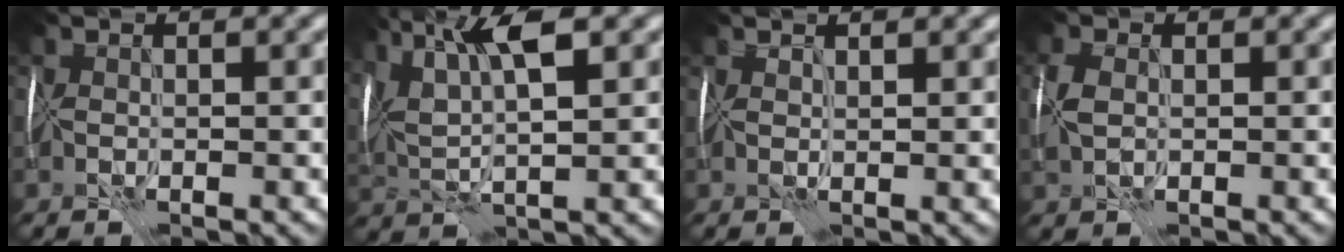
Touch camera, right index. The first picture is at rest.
{"total": 7.6, "force": [3.9, 2.1, 6.2], "torque": [-0.123, 0.019, 0.075]}
{"total": 1.6, "force": [1.4, 0.4, 0.8], "torque": [-0.003, 0.004, 0.019]}
{"total": 3.4, "force": [0.3, 2.4, 2.4], "torque": [-0.066, 0.009, 0.004]}